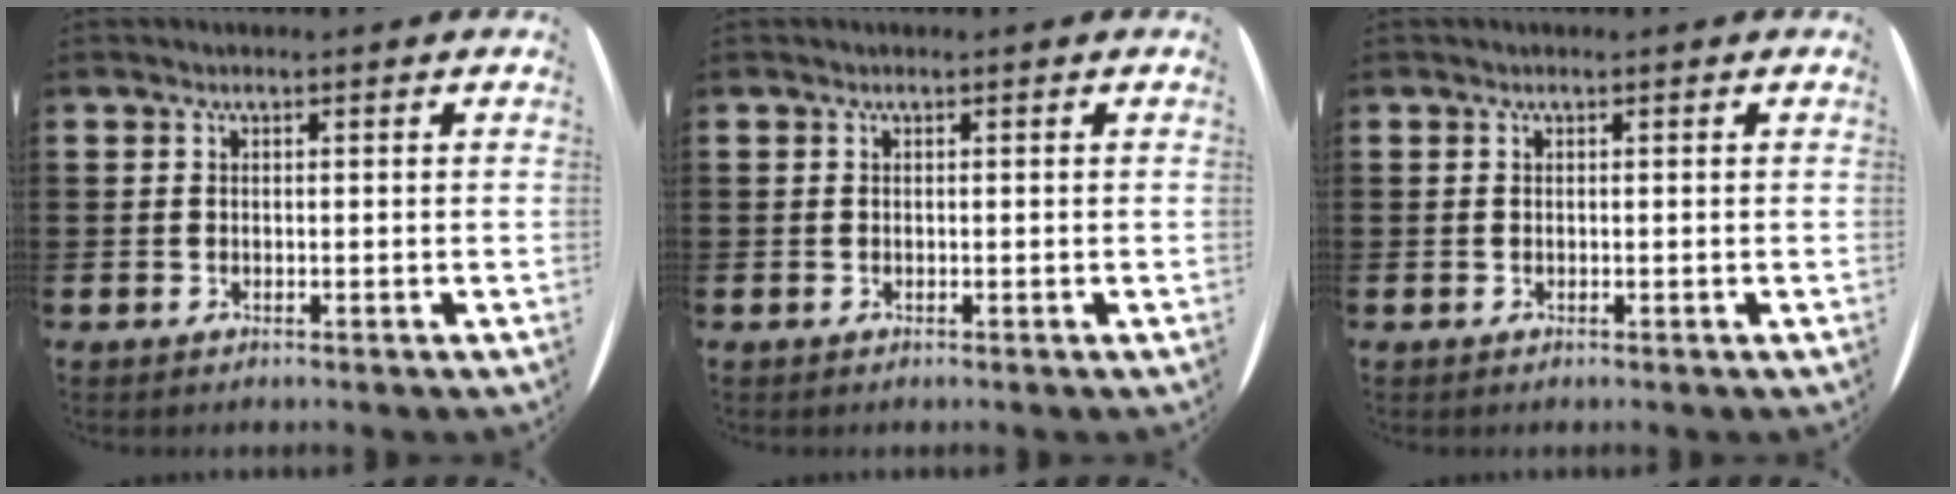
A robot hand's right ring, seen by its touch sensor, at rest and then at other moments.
{"total": 0.0}
{"total": 0.0}